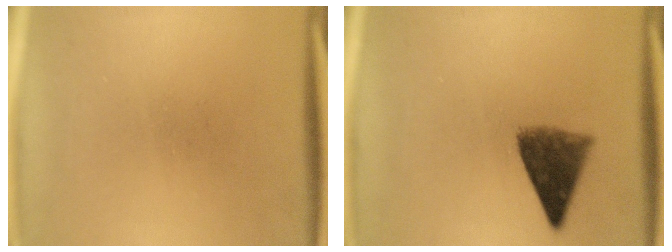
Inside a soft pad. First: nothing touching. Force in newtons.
{"total": 7.1}